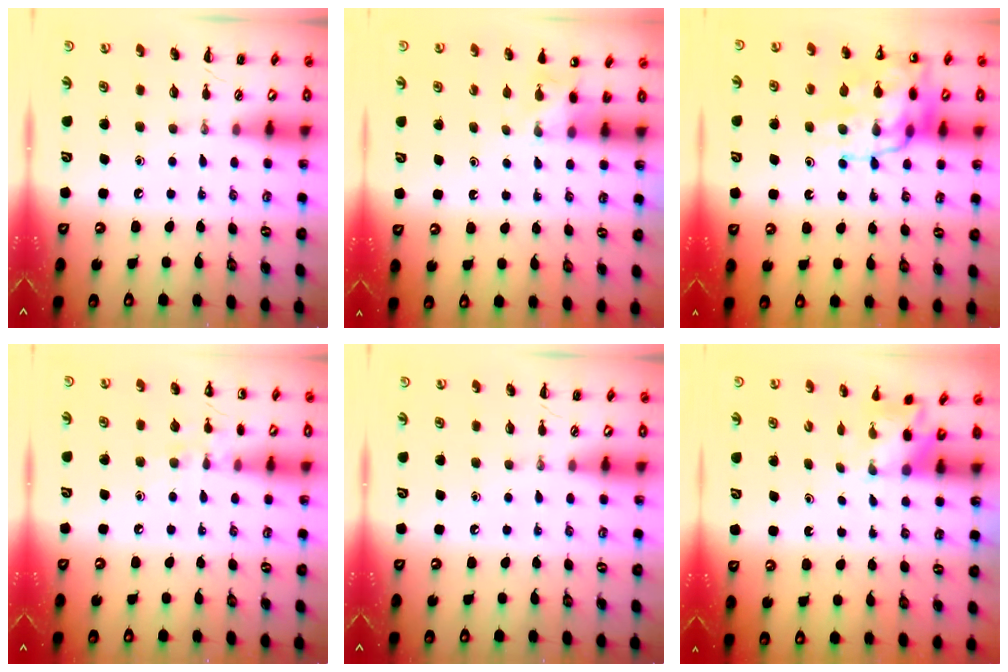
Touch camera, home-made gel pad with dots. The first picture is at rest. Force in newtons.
{"total": 4.4, "press": 4.1, "slide": 1.4}
{"total": 18.4, "press": 18.2, "slide": 2.4}
{"total": 5.4, "press": 5.1, "slide": 1.8}
{"total": 0.0}
{"total": 2.0, "press": 1.9, "slide": 0.6}